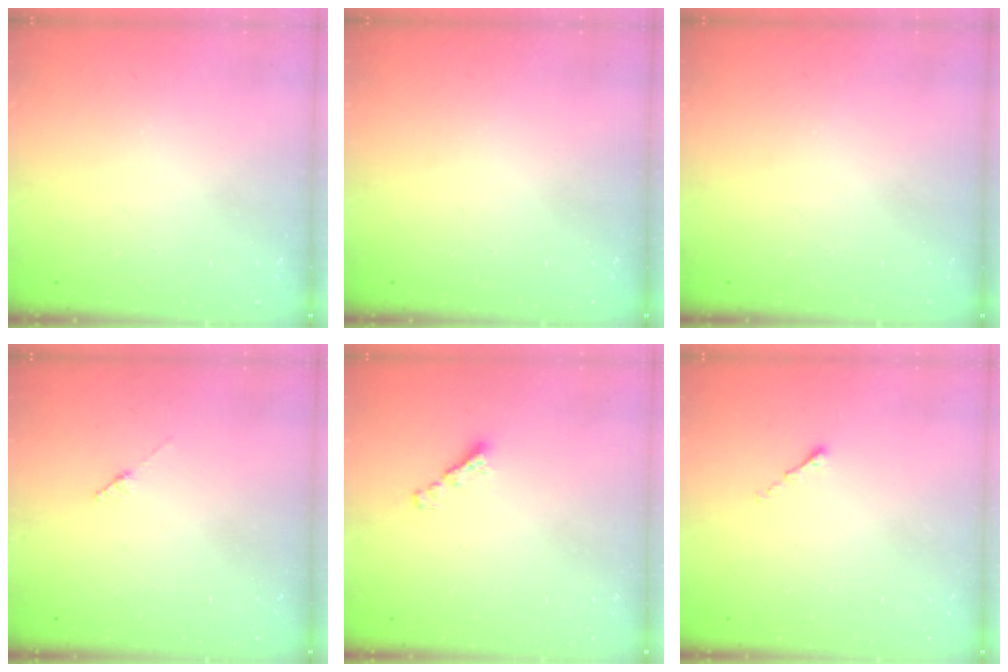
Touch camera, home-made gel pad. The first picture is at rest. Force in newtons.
{"total": 0.0}
{"total": 0.0}
{"total": 1.8, "press": 1.7, "slide": 0.3}
{"total": 2.5, "press": 2.5, "slide": 0.5}
{"total": 0.0}